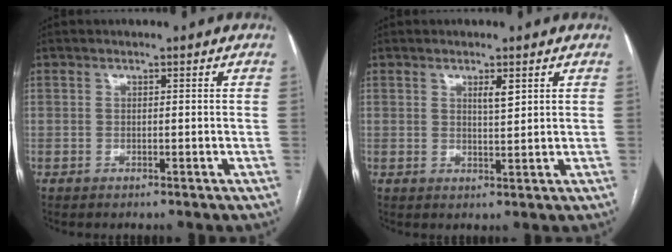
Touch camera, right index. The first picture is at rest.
{"total": 2.3, "force": [1.2, 0.4, 1.9], "torque": [-0.034, -0.003, 0.021]}